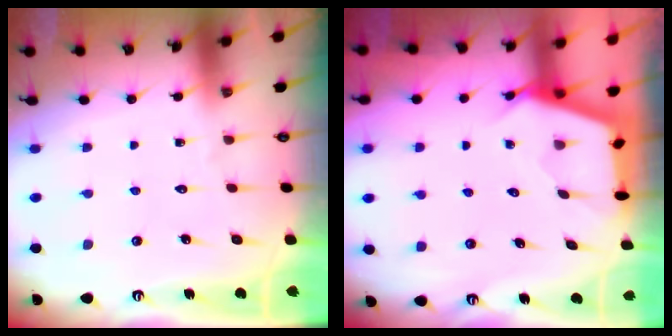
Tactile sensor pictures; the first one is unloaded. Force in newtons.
{"total": 2.5, "press": 2.5, "slide": 0.3}